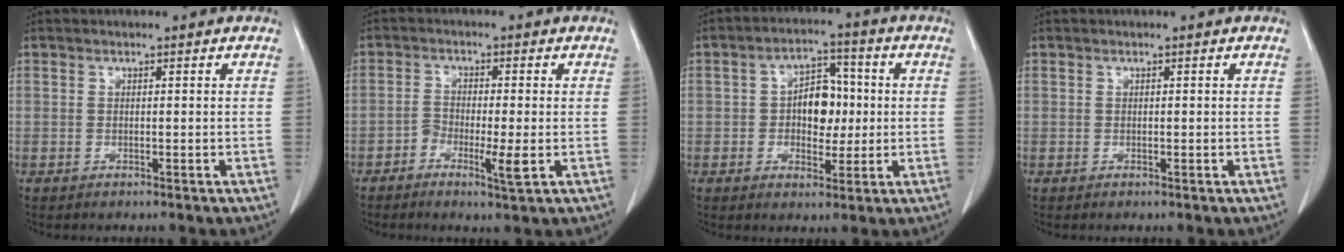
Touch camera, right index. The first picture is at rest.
{"total": 4.4, "force": [-1.7, 0.8, 4.0], "torque": [-0.069, -0.002, -0.028]}
{"total": 7.4, "force": [0.2, 4.5, 5.9], "torque": [-0.090, 0.020, 0.004]}
{"total": 0.0}